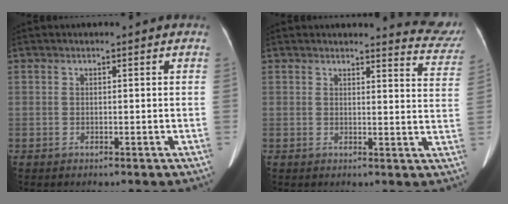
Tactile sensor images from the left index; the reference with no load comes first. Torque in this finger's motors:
{"motor_torque": [0.20, -0.31, 0.00, 0.02]}